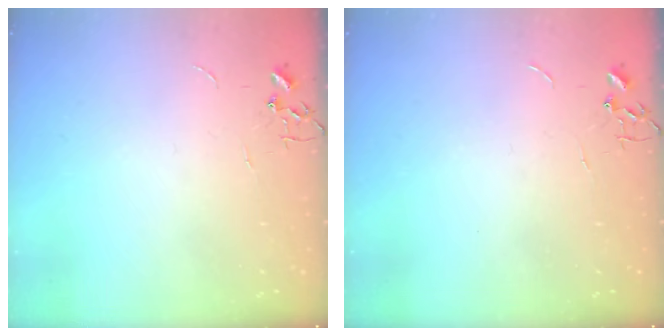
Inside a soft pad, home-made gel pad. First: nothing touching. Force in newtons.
{"total": 0.0}